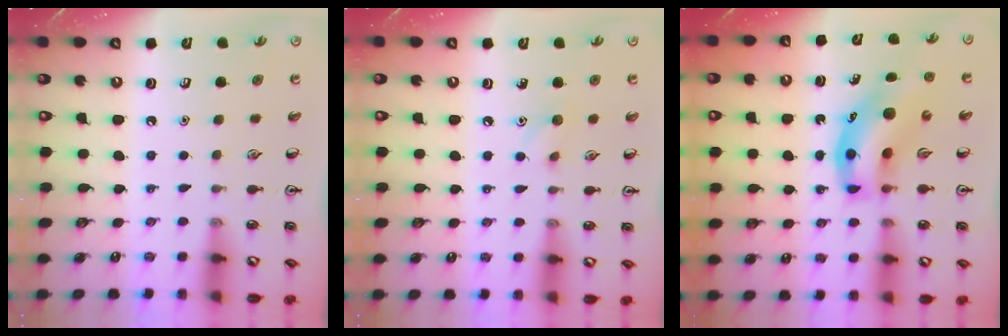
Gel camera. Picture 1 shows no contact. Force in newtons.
{"total": 5.7, "press": 5.4, "slide": 1.9}
{"total": 11.6, "press": 11.1, "slide": 3.3}